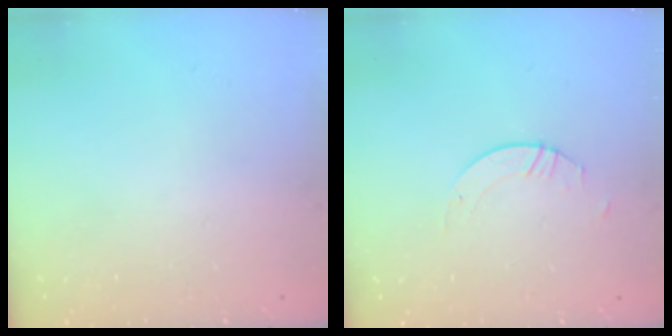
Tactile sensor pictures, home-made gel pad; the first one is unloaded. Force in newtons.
{"total": 2.1, "press": 2.1, "slide": 0.1}